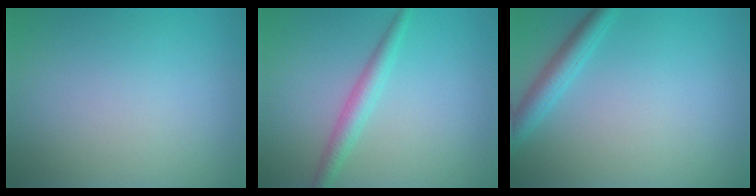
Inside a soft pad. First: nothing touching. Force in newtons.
{"total": 2.4, "press": 2.4, "slide": 0.1}
{"total": 2.6, "press": 2.6, "slide": 0.2}